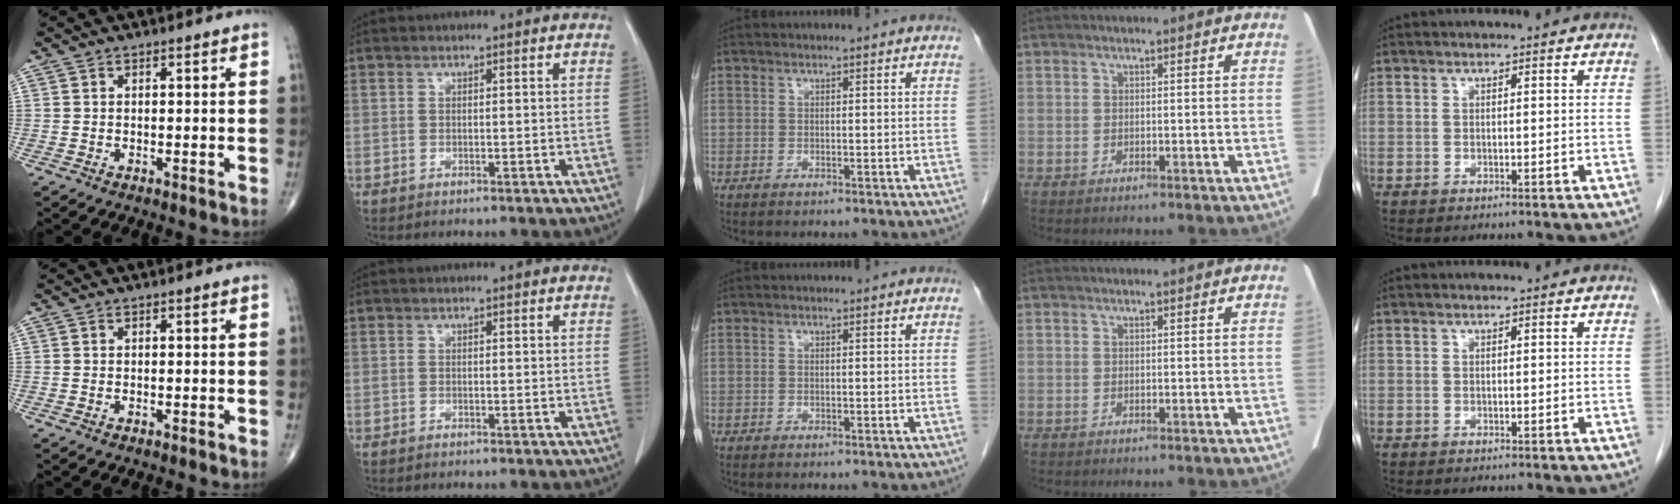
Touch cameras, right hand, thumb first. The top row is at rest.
{}